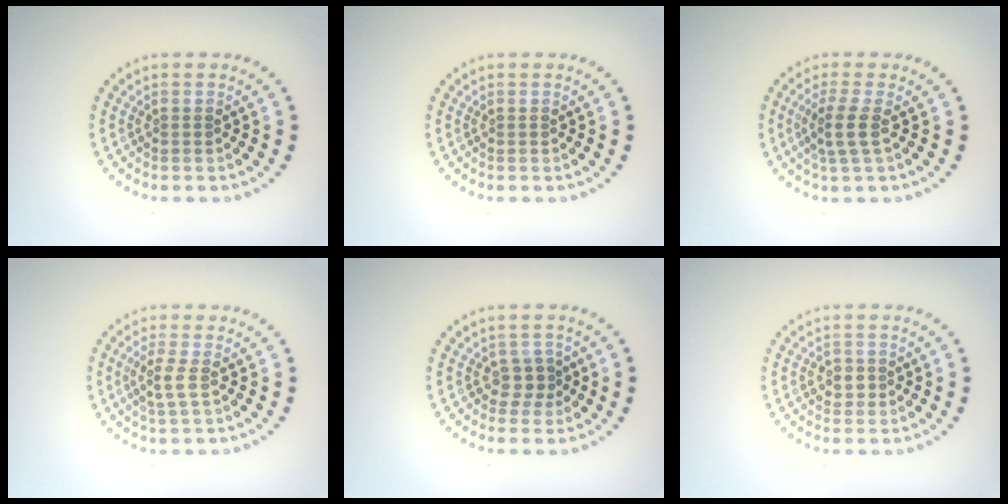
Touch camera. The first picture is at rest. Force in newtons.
{"total": 0.0}
{"total": 2.4, "press": 2.0, "slide": 1.4}
{"total": 1.8, "press": 1.6, "slide": 0.8}
{"total": 1.8, "press": 1.4, "slide": 1.1}
{"total": 1.4, "press": 1.3, "slide": 0.5}